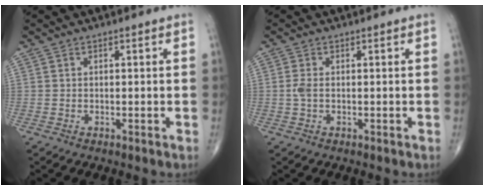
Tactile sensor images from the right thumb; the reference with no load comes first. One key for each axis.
{"total": 1.7, "fx": -0.1, "fy": 0.8, "fz": 1.5, "tx": -0.042, "ty": -0.001, "tz": -0.004}